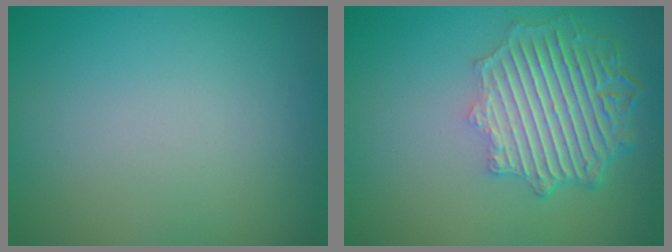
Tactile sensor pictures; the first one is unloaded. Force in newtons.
{"total": 6.4, "press": 4.9, "slide": 4.1}